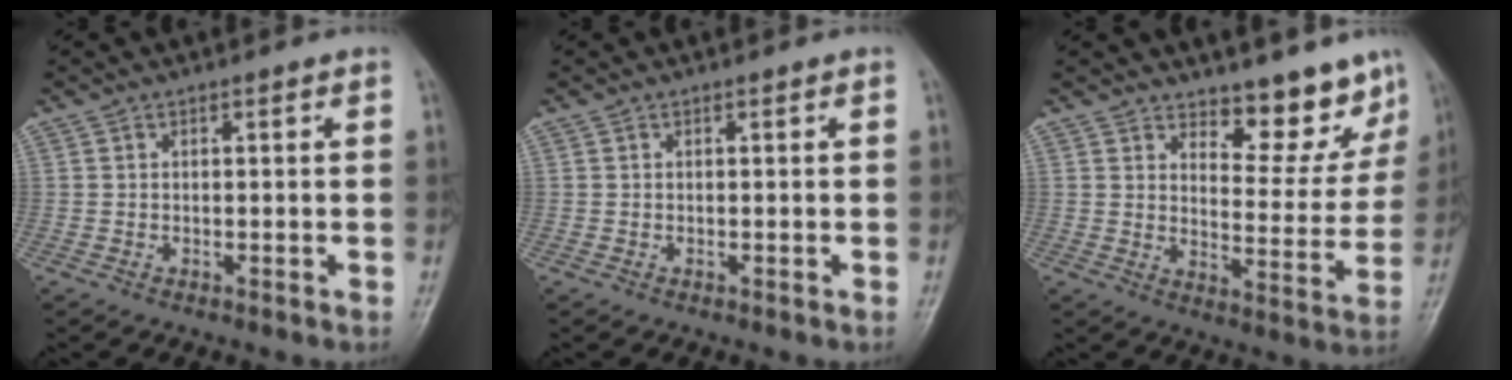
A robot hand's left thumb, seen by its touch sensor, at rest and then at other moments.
{"total": 0.0}
{"total": 9.8, "force": [8.1, 3.8, 3.9], "torque": [-0.012, -0.070, 0.117]}